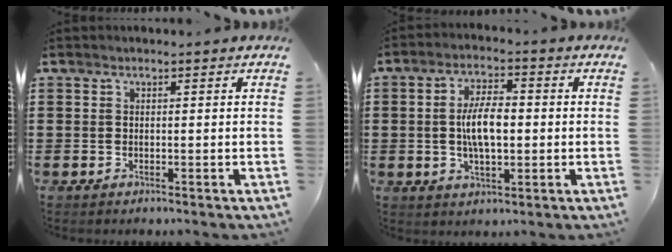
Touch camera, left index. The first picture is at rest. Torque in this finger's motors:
{"motor_torque": [2.14, 0.00, 0.37, 0.21]}